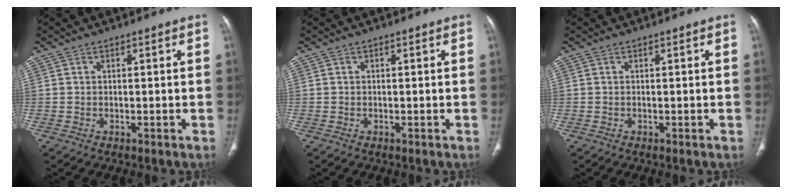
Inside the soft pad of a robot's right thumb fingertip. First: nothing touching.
{"total": 0.0}
{"total": 0.0}